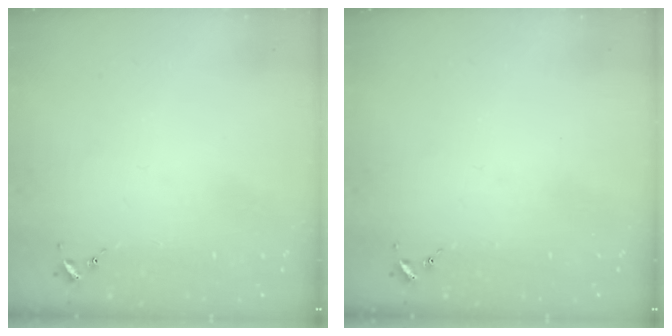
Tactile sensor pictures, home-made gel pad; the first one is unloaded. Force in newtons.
{"total": 0.0}